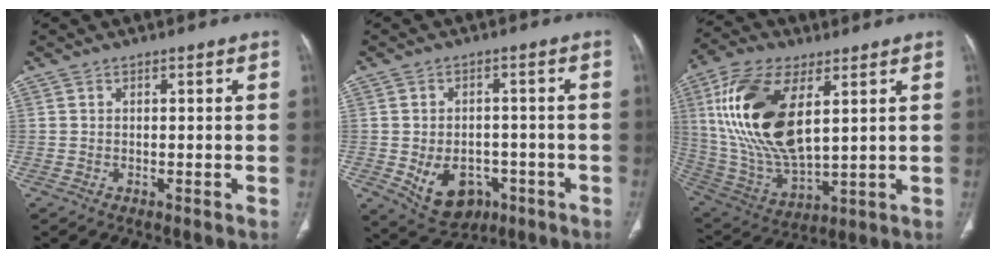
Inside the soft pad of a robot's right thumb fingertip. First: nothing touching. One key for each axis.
{"total": 9.9, "fx": -3.4, "fy": 7.3, "fz": 5.6, "tx": -0.067, "ty": 0.016, "tz": -0.036}
{"total": 21.9, "fx": 6.4, "fy": 10.5, "fz": 18.2, "tx": -0.365, "ty": -0.026, "tz": 0.126}